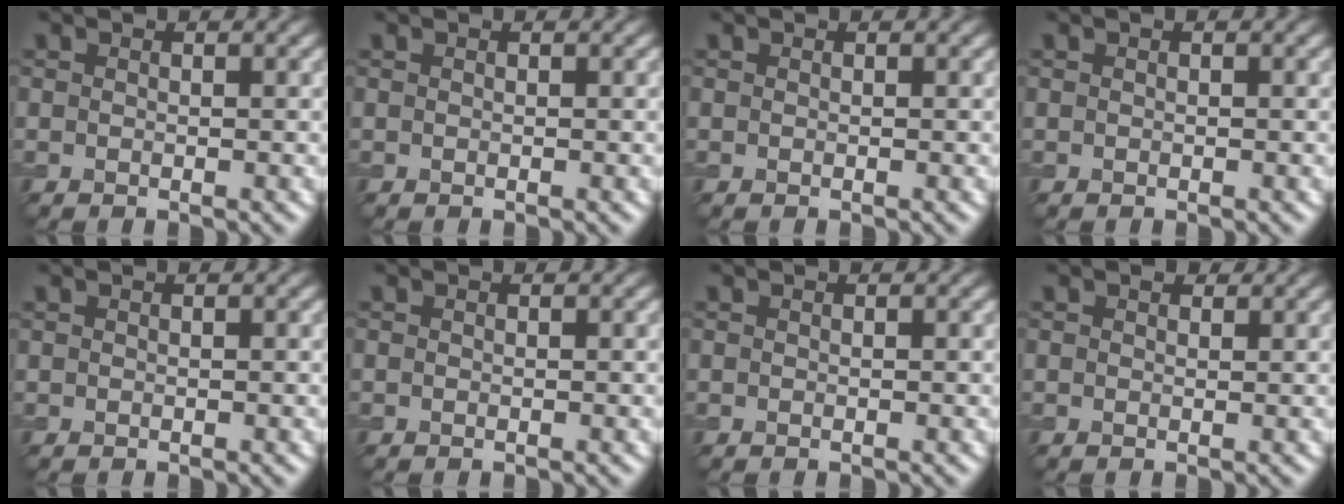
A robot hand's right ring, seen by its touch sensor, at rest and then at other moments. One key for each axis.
{"total": 0.0}
{"total": 0.0}
{"total": 0.0}
{"total": 0.0}
{"total": 0.0}
{"total": 0.0}
{"total": 0.8, "fx": 0.6, "fy": 0.4, "fz": 0.3, "tx": -0.005, "ty": 0.000, "tz": 0.009}